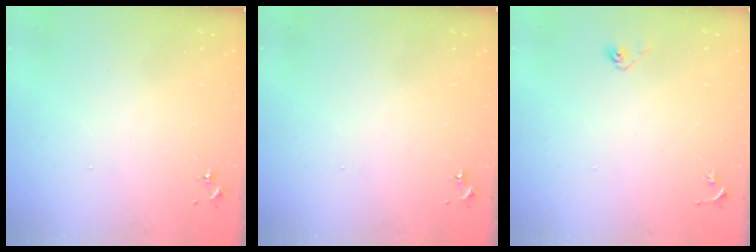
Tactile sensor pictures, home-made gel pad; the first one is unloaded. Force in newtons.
{"total": 0.0}
{"total": 3.5, "press": 3.2, "slide": 1.5}